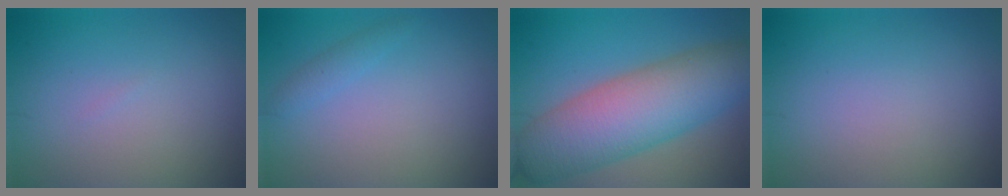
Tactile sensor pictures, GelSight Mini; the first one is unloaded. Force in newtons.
{"total": 1.1, "press": 1.1, "slide": 0.1}
{"total": 10.1, "press": 10.1, "slide": 0.4}
{"total": 0.0}